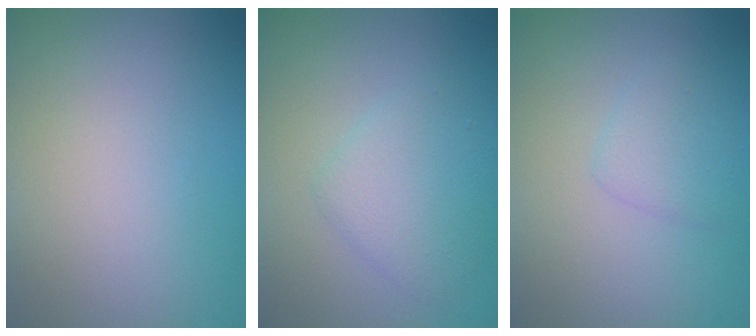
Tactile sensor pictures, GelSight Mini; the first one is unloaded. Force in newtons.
{"total": 2.9, "press": 2.9, "slide": 0.0}
{"total": 1.6, "press": 1.6, "slide": 0.1}